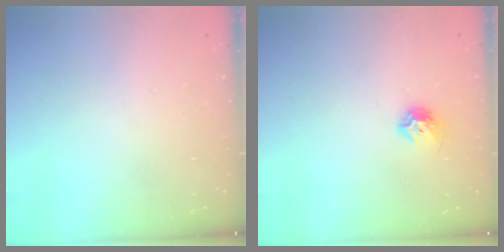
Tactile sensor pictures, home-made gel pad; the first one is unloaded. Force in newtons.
{"total": 7.0, "press": 7.0, "slide": 0.8}